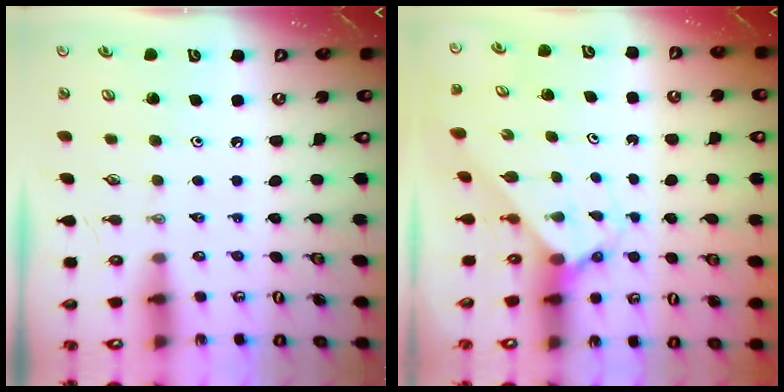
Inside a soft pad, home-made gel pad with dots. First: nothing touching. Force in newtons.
{"total": 2.4, "press": 2.4, "slide": 0.2}